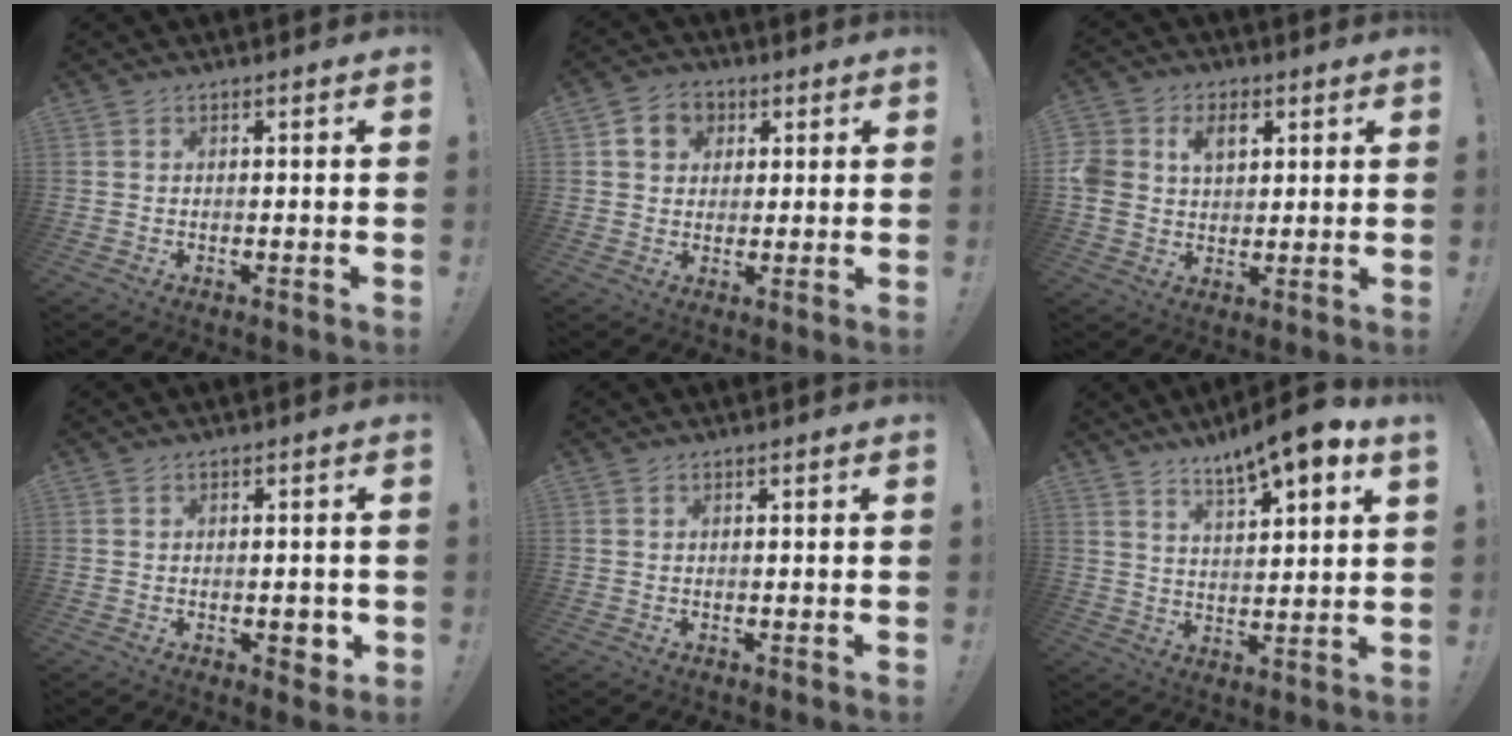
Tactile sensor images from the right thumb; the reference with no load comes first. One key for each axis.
{"total": 7.5, "fx": 2.7, "fy": 6.3, "fz": 3.1, "tx": -0.046, "ty": 0.000, "tz": 0.055}
{"total": 9.1, "fx": 3.1, "fy": 7.3, "fz": 4.4, "tx": -0.083, "ty": -0.003, "tz": 0.060}
{"total": 3.3, "fx": -0.7, "fy": 2.1, "fz": 2.4, "tx": -0.024, "ty": 0.003, "tz": -0.011}
{"total": 0.0}
{"total": 9.8, "fx": 7.4, "fy": 1.0, "fz": 6.3, "tx": -0.102, "ty": -0.048, "tz": 0.123}